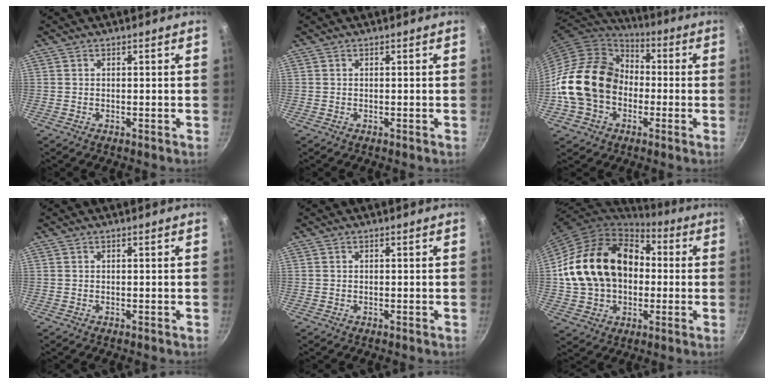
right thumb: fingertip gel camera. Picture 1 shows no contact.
{"total": 0.0}
{"total": 19.1, "force": [-2.4, 15.2, 11.4], "torque": [-0.182, 0.048, -0.048]}
{"total": 0.0}
{"total": 0.0}
{"total": 22.5, "force": [1.7, 16.9, 14.7], "torque": [-0.245, 0.044, 0.034]}